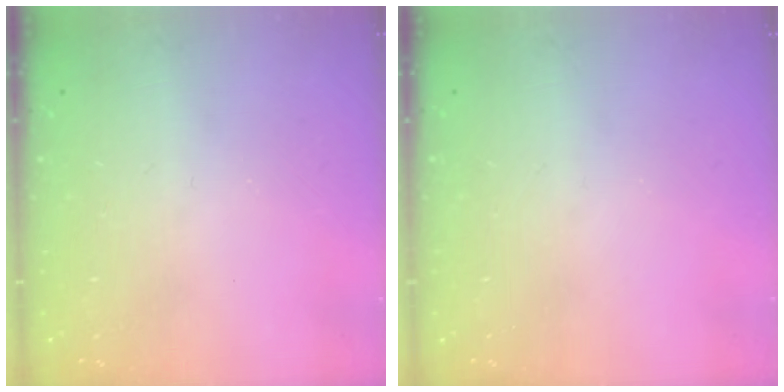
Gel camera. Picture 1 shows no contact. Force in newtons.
{"total": 0.0}